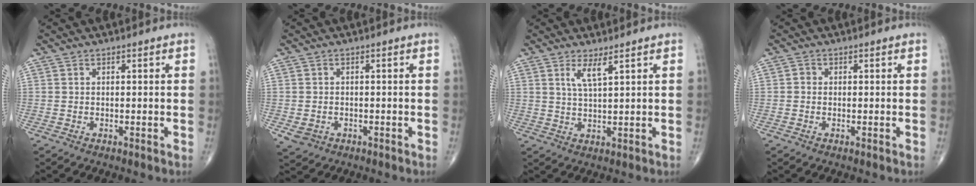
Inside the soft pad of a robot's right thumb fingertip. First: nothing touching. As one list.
[{"total": 2.8, "force": [-0.8, 2.3, 1.3], "torque": [-0.018, 0.001, -0.005]}, {"total": 3.6, "force": [2.0, 0.5, 2.9], "torque": [-0.058, -0.019, 0.043]}, {"total": 0.8, "force": [-0.1, 0.7, 0.3], "torque": [0.000, 0.002, -0.005]}]